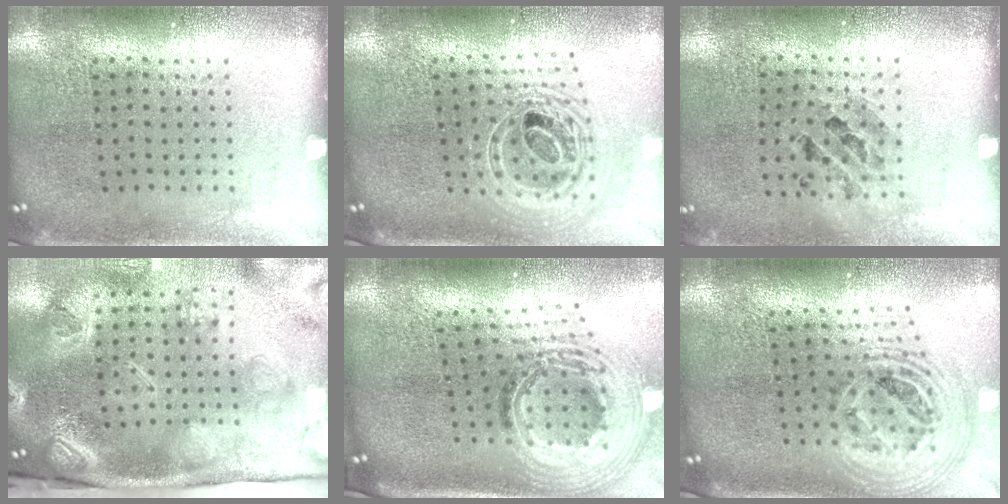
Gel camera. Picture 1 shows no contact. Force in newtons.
{"total": 2.4, "press": 1.8, "slide": 1.6}
{"total": 0.8, "press": 0.8, "slide": 0.0}
{"total": 4.6, "press": 3.2, "slide": 3.2}
{"total": 2.7, "press": 1.8, "slide": 2.0}
{"total": 2.5, "press": 1.9, "slide": 1.7}